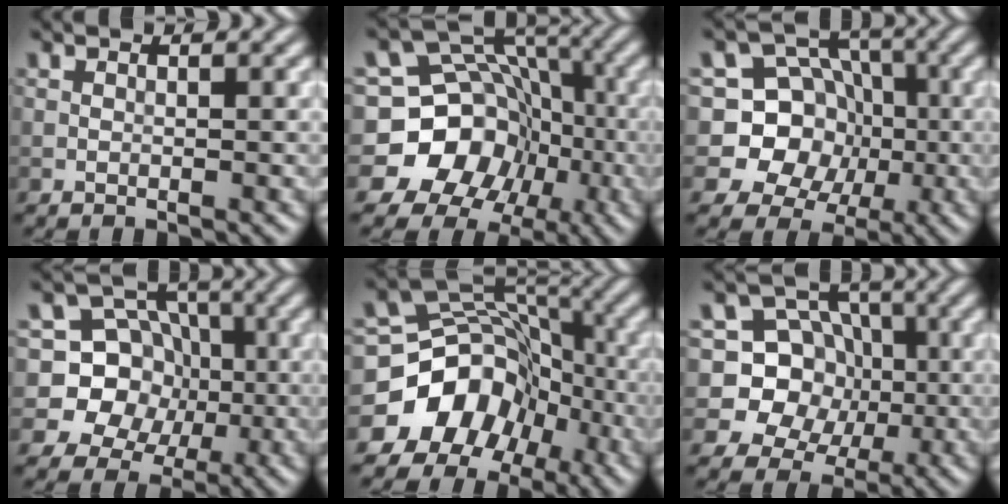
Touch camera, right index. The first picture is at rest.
{"total": 12.9, "force": [-3.9, 11.7, 3.9], "torque": [-0.066, 0.006, -0.088]}
{"total": 10.2, "force": [0.0, 9.6, 3.4], "torque": [-0.079, 0.046, -0.032]}
{"total": 10.2, "force": [0.4, 9.7, 3.3], "torque": [-0.075, 0.047, -0.025]}
{"total": 9.6, "force": [-4.4, 7.8, 3.5], "torque": [-0.048, 0.021, -0.088]}
{"total": 10.1, "force": [0.9, 9.5, 3.4], "torque": [-0.079, 0.047, -0.016]}